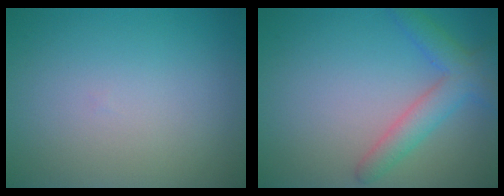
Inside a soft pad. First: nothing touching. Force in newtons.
{"total": 3.6, "press": 3.6, "slide": 0.1}